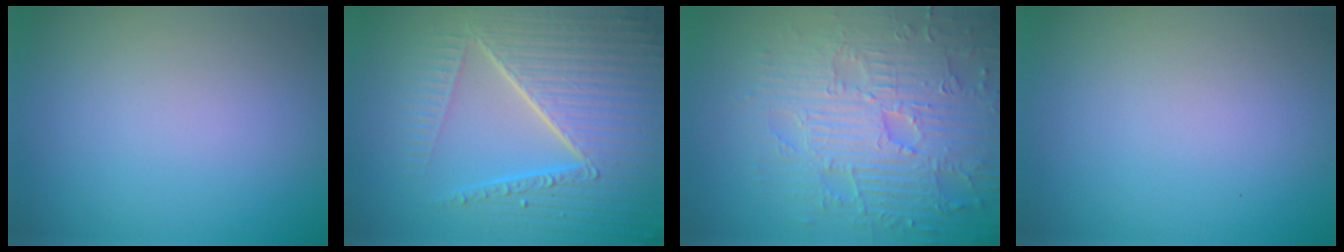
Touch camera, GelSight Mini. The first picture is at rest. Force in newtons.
{"total": 8.6, "press": 6.0, "slide": 6.2}
{"total": 7.9, "press": 6.1, "slide": 5.1}
{"total": 0.0}